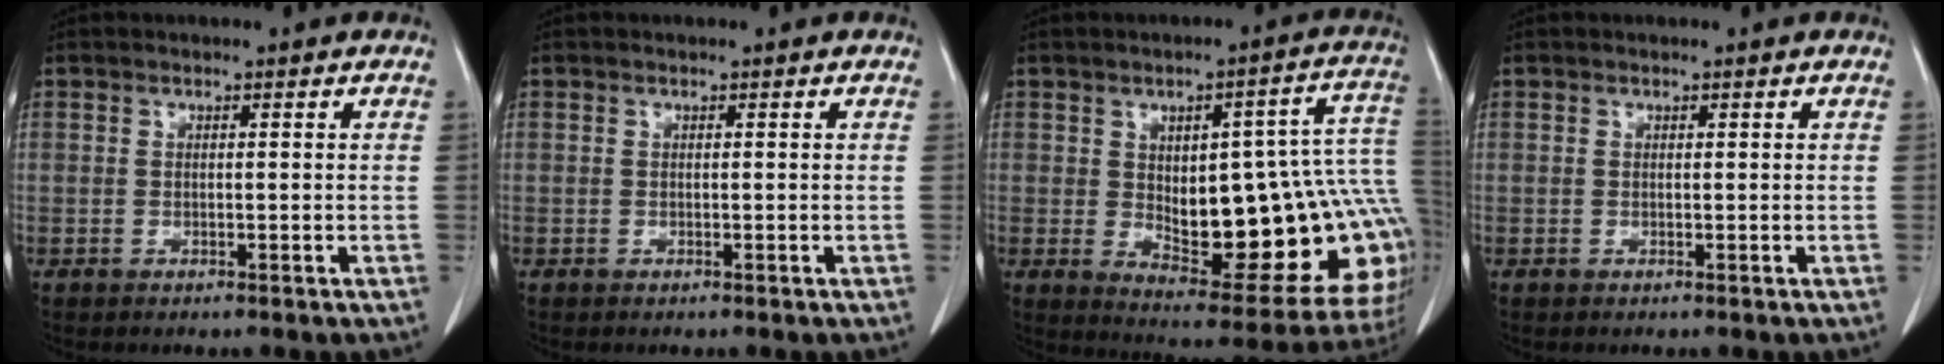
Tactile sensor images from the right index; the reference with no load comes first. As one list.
[{"total": 0.0}, {"total": 24.8, "force": [-1.5, 8.0, 23.4], "torque": [-0.232, 0.028, 0.008]}, {"total": 0.0}]